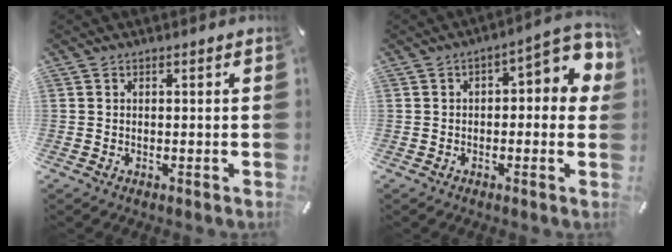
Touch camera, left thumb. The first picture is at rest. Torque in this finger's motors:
{"motor_torque": [0.27, 0.17, 0.48, 0.40, 0.07]}